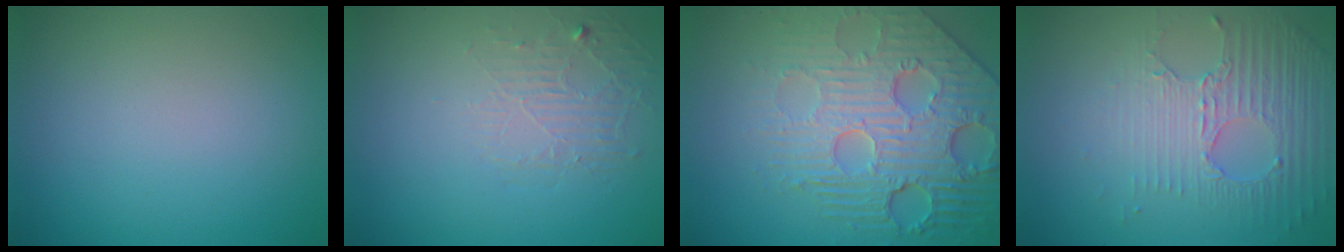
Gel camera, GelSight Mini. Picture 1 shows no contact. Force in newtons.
{"total": 1.9, "press": 0.6, "slide": 1.8}
{"total": 8.7, "press": 6.0, "slide": 6.3}
{"total": 5.0, "press": 3.2, "slide": 3.8}